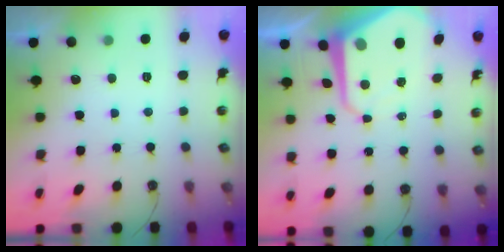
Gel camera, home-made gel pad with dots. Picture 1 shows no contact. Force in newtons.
{"total": 11.2, "press": 11.1, "slide": 1.0}